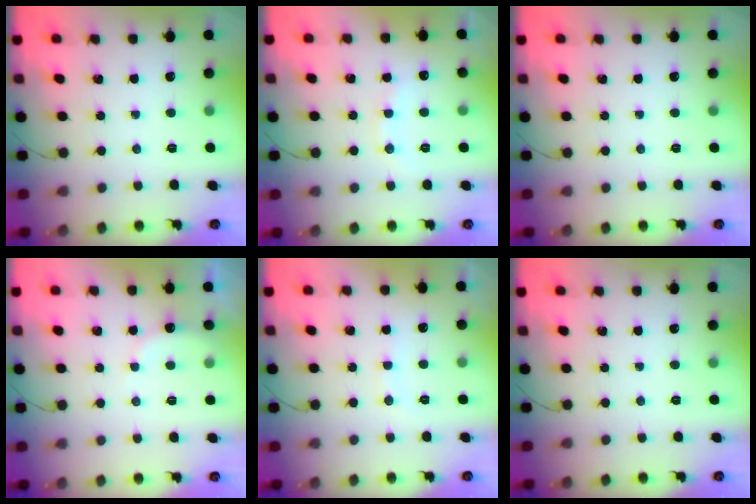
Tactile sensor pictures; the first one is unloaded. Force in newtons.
{"total": 7.8, "press": 7.6, "slide": 1.6}
{"total": 0.0}
{"total": 7.1, "press": 7.1, "slide": 0.9}
{"total": 6.0, "press": 5.9, "slide": 0.9}
{"total": 0.0}